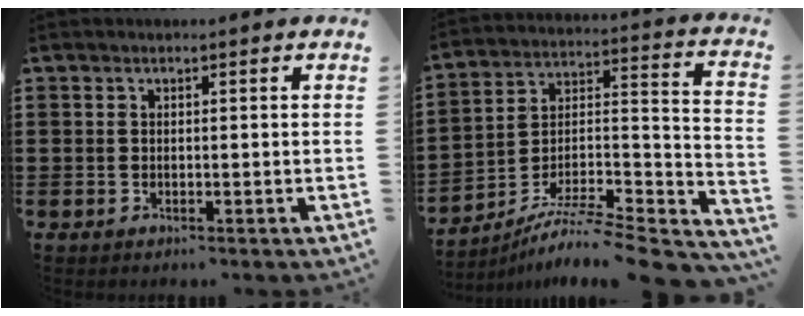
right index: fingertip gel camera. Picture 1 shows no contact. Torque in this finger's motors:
{"motor_torque": [2.14, 0.00, 0.61, 0.16]}